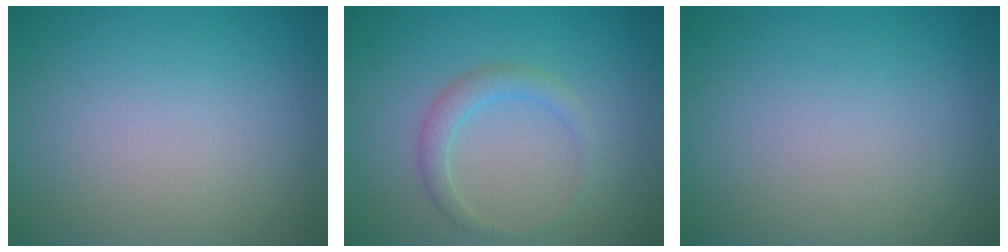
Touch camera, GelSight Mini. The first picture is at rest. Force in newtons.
{"total": 1.8, "press": 1.8, "slide": 0.2}
{"total": 0.0}